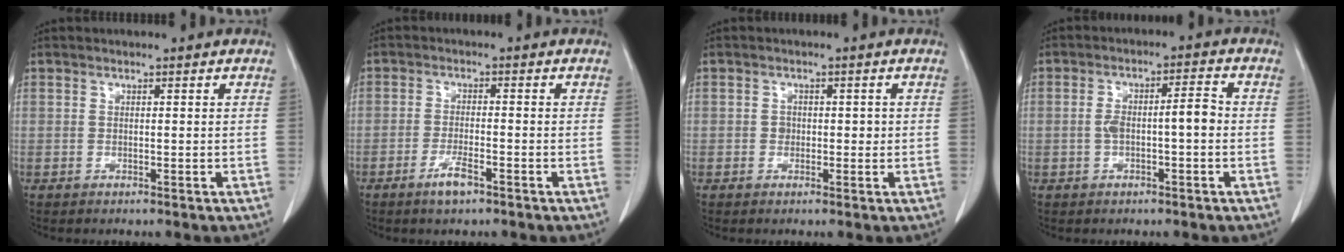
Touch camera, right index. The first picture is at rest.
{"total": 3.6, "force": [-2.3, 0.6, 2.7], "torque": [-0.054, -0.003, -0.042]}
{"total": 1.7, "force": [0.0, 1.5, 0.9], "torque": [-0.006, 0.007, 0.002]}
{"total": 5.3, "force": [-0.6, 1.4, 5.1], "torque": [-0.095, 0.024, -0.006]}